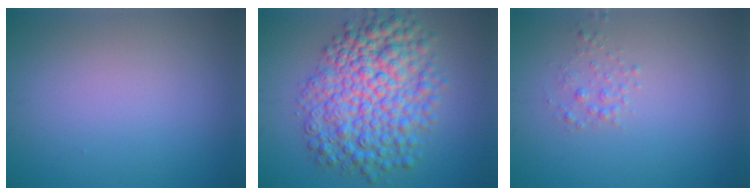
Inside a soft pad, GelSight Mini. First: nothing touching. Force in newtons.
{"total": 9.3, "press": 9.3, "slide": 0.1}
{"total": 1.1, "press": 1.1, "slide": 0.1}